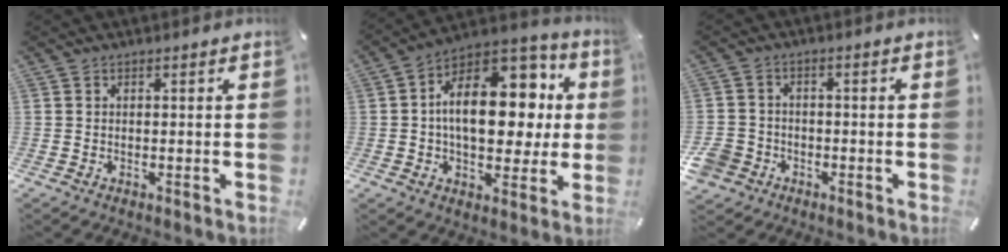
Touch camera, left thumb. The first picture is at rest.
{"total": 19.8, "force": [2.7, 12.5, 15.1], "torque": [-0.224, -0.012, 0.050]}
{"total": 5.6, "force": [-2.7, 4.6, 1.5], "torque": [-0.050, 0.009, -0.054]}